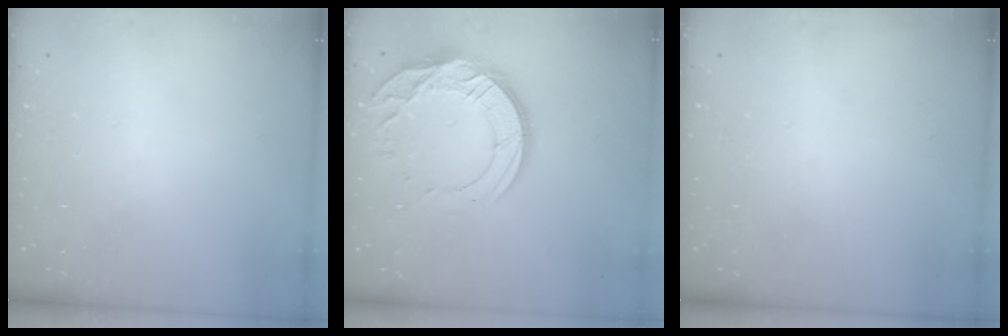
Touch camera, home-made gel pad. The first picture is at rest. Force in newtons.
{"total": 15.5, "press": 15.5, "slide": 1.1}
{"total": 0.0}